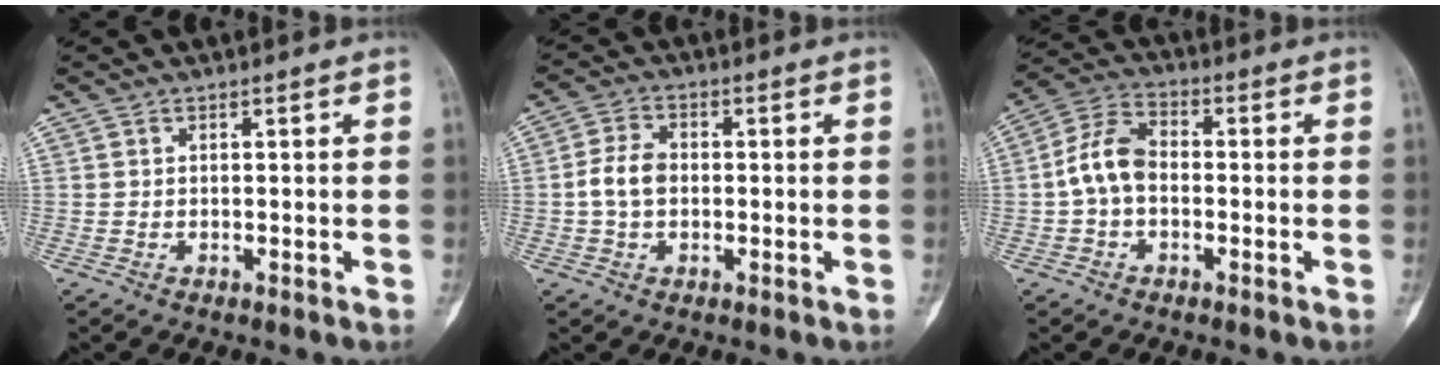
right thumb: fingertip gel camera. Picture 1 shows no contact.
{"total": 5.5, "force": [-0.4, 3.8, 3.9], "torque": [-0.074, 0.016, -0.012]}
{"total": 8.1, "force": [-0.9, 5.4, 5.9], "torque": [-0.109, 0.028, -0.029]}